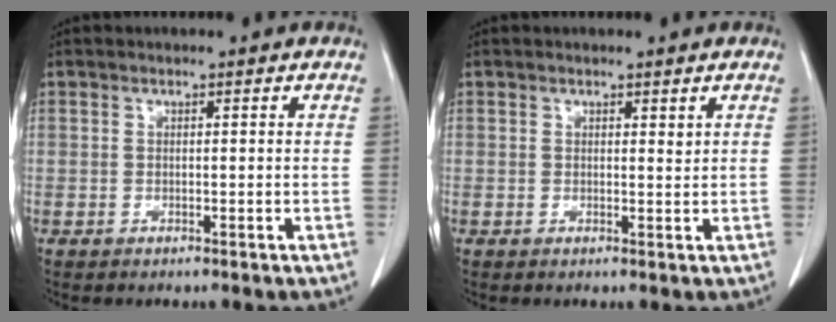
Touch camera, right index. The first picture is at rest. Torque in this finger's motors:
{"motor_torque": [-0.10, 0.10, -0.01, 0.00]}